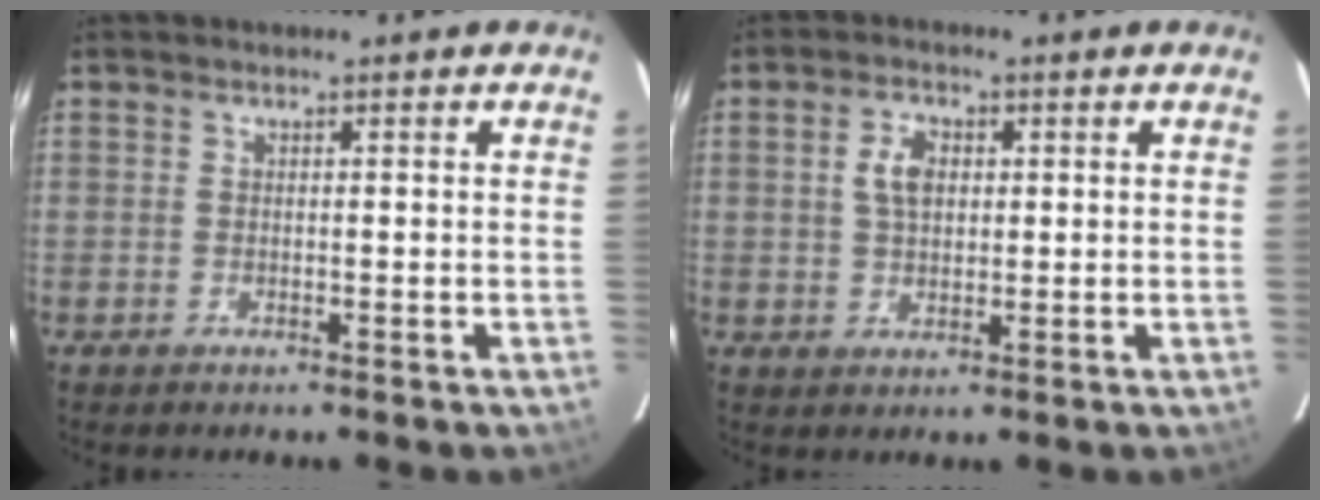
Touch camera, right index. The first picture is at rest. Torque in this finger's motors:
{"motor_torque": [0.07, -0.04, 0.15, 0.06]}